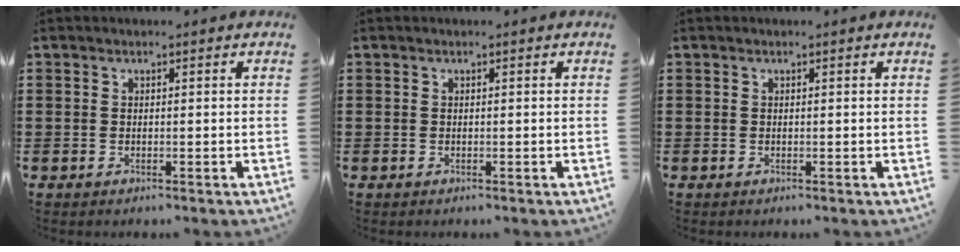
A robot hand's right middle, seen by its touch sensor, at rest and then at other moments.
{"total": 0.0}
{"total": 0.0}